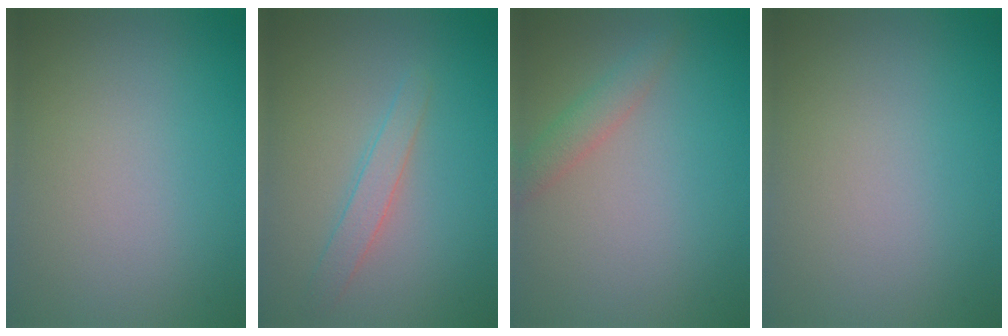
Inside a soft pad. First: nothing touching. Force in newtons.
{"total": 1.8, "press": 1.8, "slide": 0.1}
{"total": 1.8, "press": 1.8, "slide": 0.1}
{"total": 0.0}